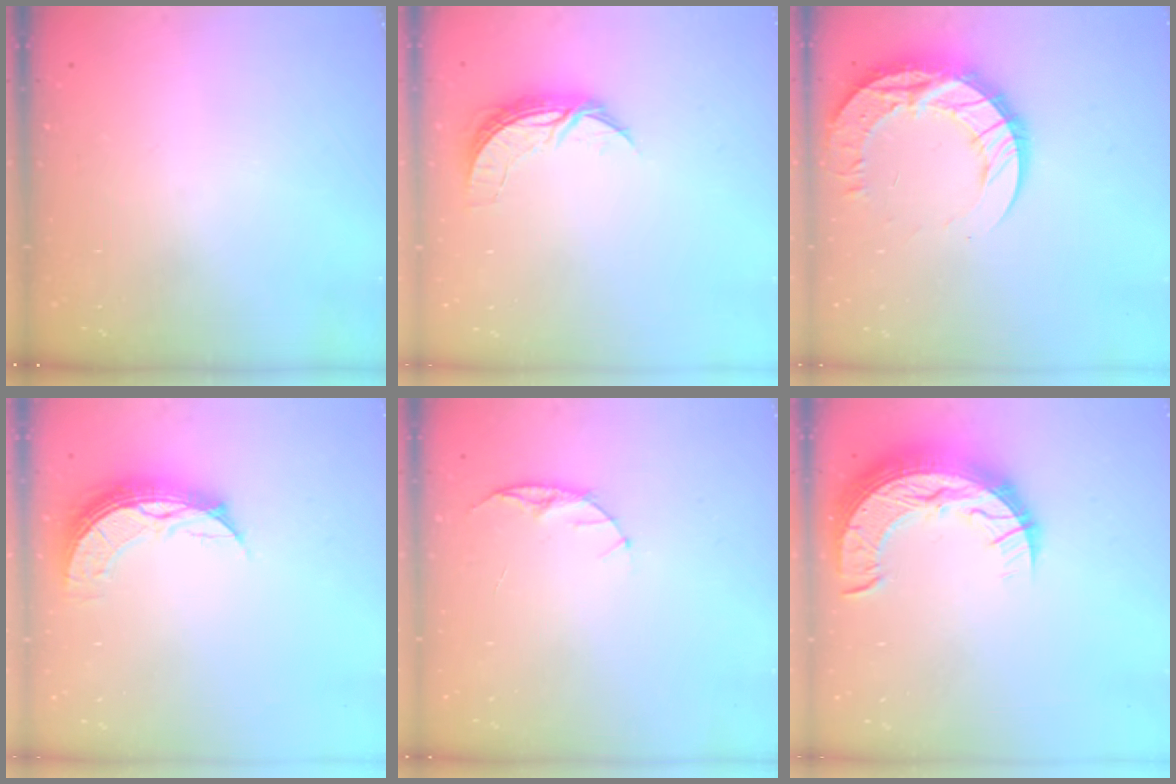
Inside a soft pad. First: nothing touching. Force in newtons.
{"total": 7.1, "press": 7.0, "slide": 0.7}
{"total": 16.8, "press": 16.7, "slide": 1.7}
{"total": 8.4, "press": 8.4, "slide": 0.8}
{"total": 5.9, "press": 5.8, "slide": 0.7}
{"total": 15.0, "press": 15.0, "slide": 1.0}